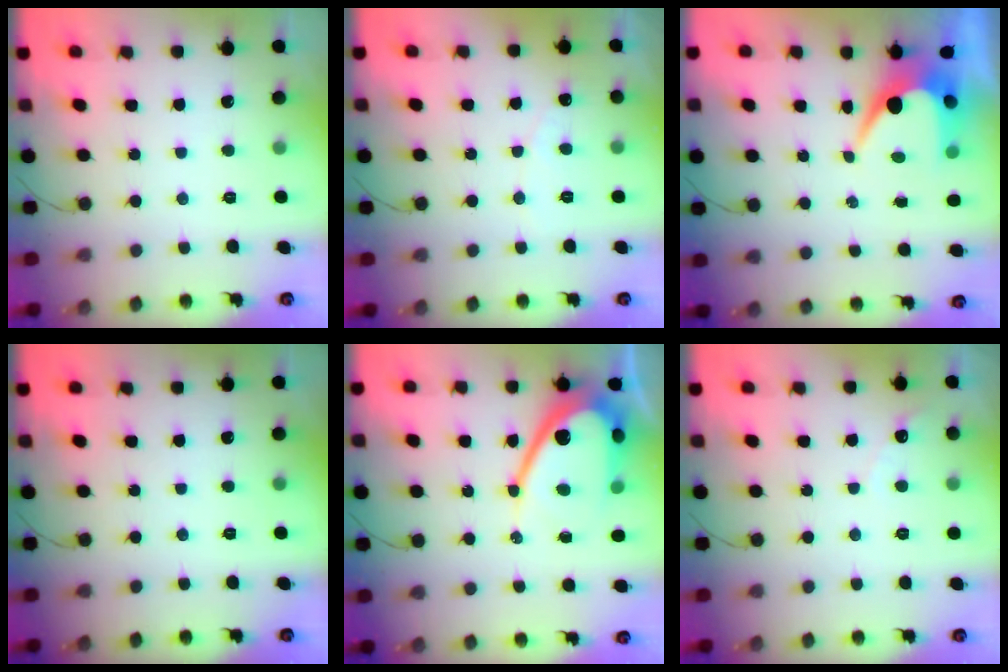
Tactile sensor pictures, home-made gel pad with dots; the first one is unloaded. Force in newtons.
{"total": 2.5, "press": 2.5, "slide": 0.1}
{"total": 7.6, "press": 7.5, "slide": 0.6}
{"total": 0.0}
{"total": 16.3, "press": 16.3, "slide": 1.0}
{"total": 2.9, "press": 2.9, "slide": 0.2}